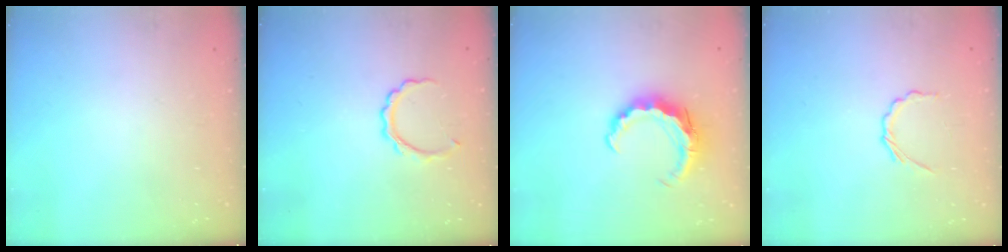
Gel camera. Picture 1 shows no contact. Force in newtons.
{"total": 4.8, "press": 4.8, "slide": 0.2}
{"total": 8.0, "press": 8.0, "slide": 0.2}
{"total": 2.4, "press": 2.3, "slide": 0.9}